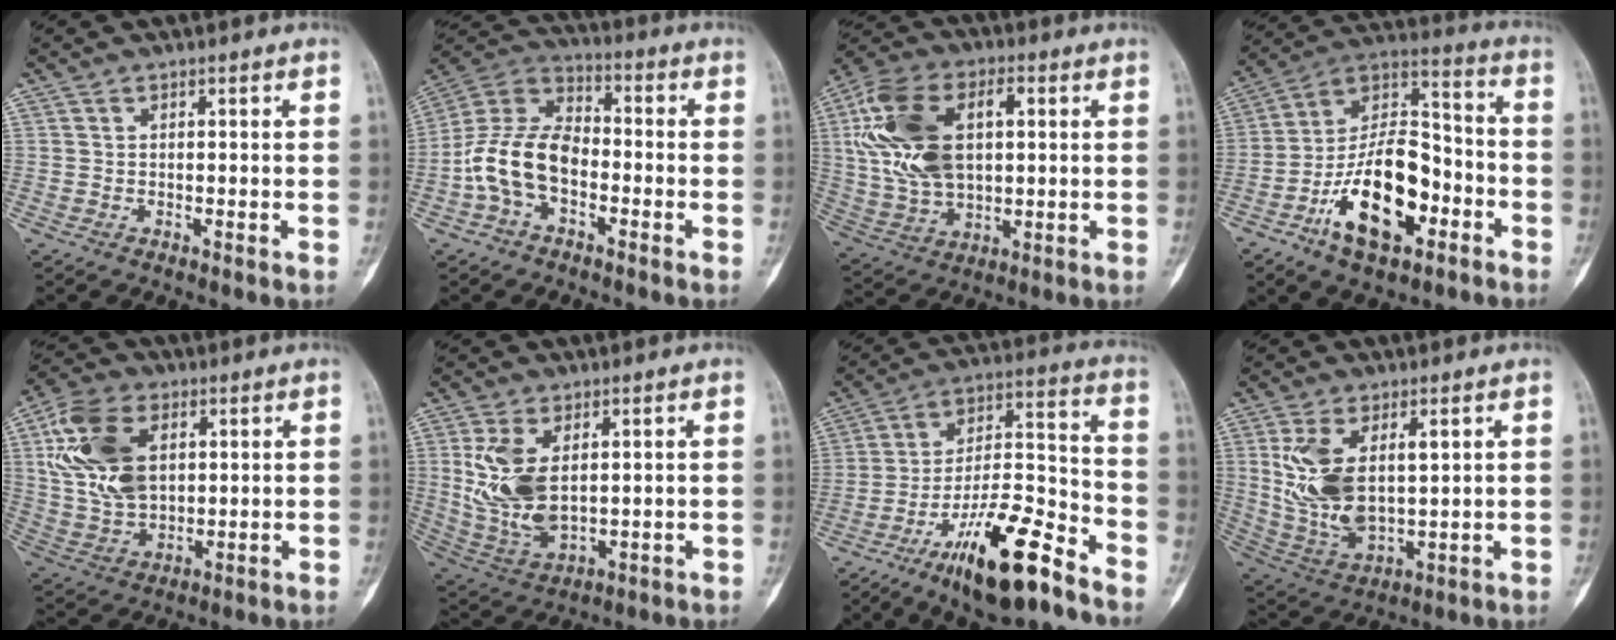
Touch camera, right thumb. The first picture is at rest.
{"total": 13.4, "force": [-3.7, 8.5, 9.7], "torque": [-0.184, 0.043, -0.078]}
{"total": 19.4, "force": [3.7, 11.7, 15.0], "torque": [-0.286, 0.011, 0.069]}
{"total": 19.6, "force": [-8.0, 10.1, 14.8], "torque": [-0.232, 0.065, -0.136]}
{"total": 16.5, "force": [4.6, 10.5, 11.8], "torque": [-0.219, -0.004, 0.093]}
{"total": 12.5, "force": [2.5, 7.1, 10.0], "torque": [-0.194, -0.014, 0.066]}
{"total": 19.8, "force": [-12.6, 5.5, 14.2], "torque": [-0.252, 0.081, -0.216]}
{"total": 14.2, "force": [3.5, 7.8, 11.4], "torque": [-0.215, -0.017, 0.087]}